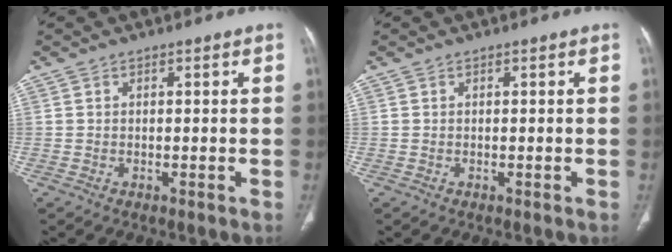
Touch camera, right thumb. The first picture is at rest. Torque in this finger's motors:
{"motor_torque": [0.09, 0.07, 0.00, 0.00, 0.01]}